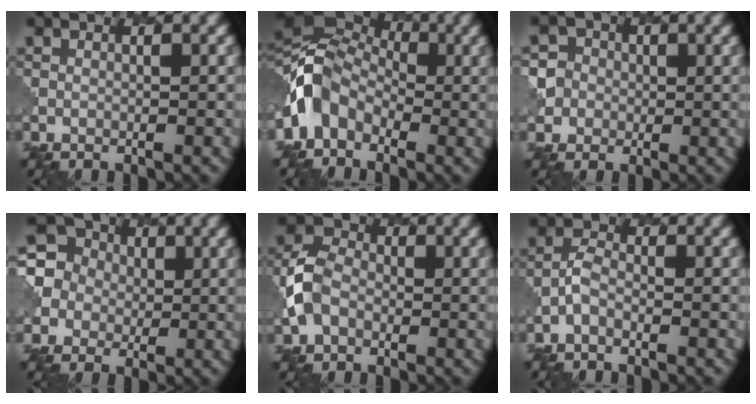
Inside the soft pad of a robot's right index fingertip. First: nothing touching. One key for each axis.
{"total": 6.6, "fx": -1.8, "fy": 4.9, "fz": 4.0, "tx": -0.070, "ty": 0.012, "tz": -0.059}
{"total": 5.4, "fx": -0.6, "fy": 5.3, "fz": 0.9, "tx": -0.007, "ty": 0.018, "tz": -0.038}
{"total": 7.7, "fx": 1.5, "fy": 7.1, "fz": 2.5, "tx": -0.070, "ty": 0.040, "tz": -0.001}
{"total": 3.9, "fx": -0.8, "fy": 3.1, "fz": 2.2, "tx": -0.050, "ty": 0.006, "tz": -0.023}
{"total": 1.3, "fx": -0.7, "fy": 0.7, "fz": 0.8, "tx": -0.019, "ty": 0.003, "tz": -0.019}